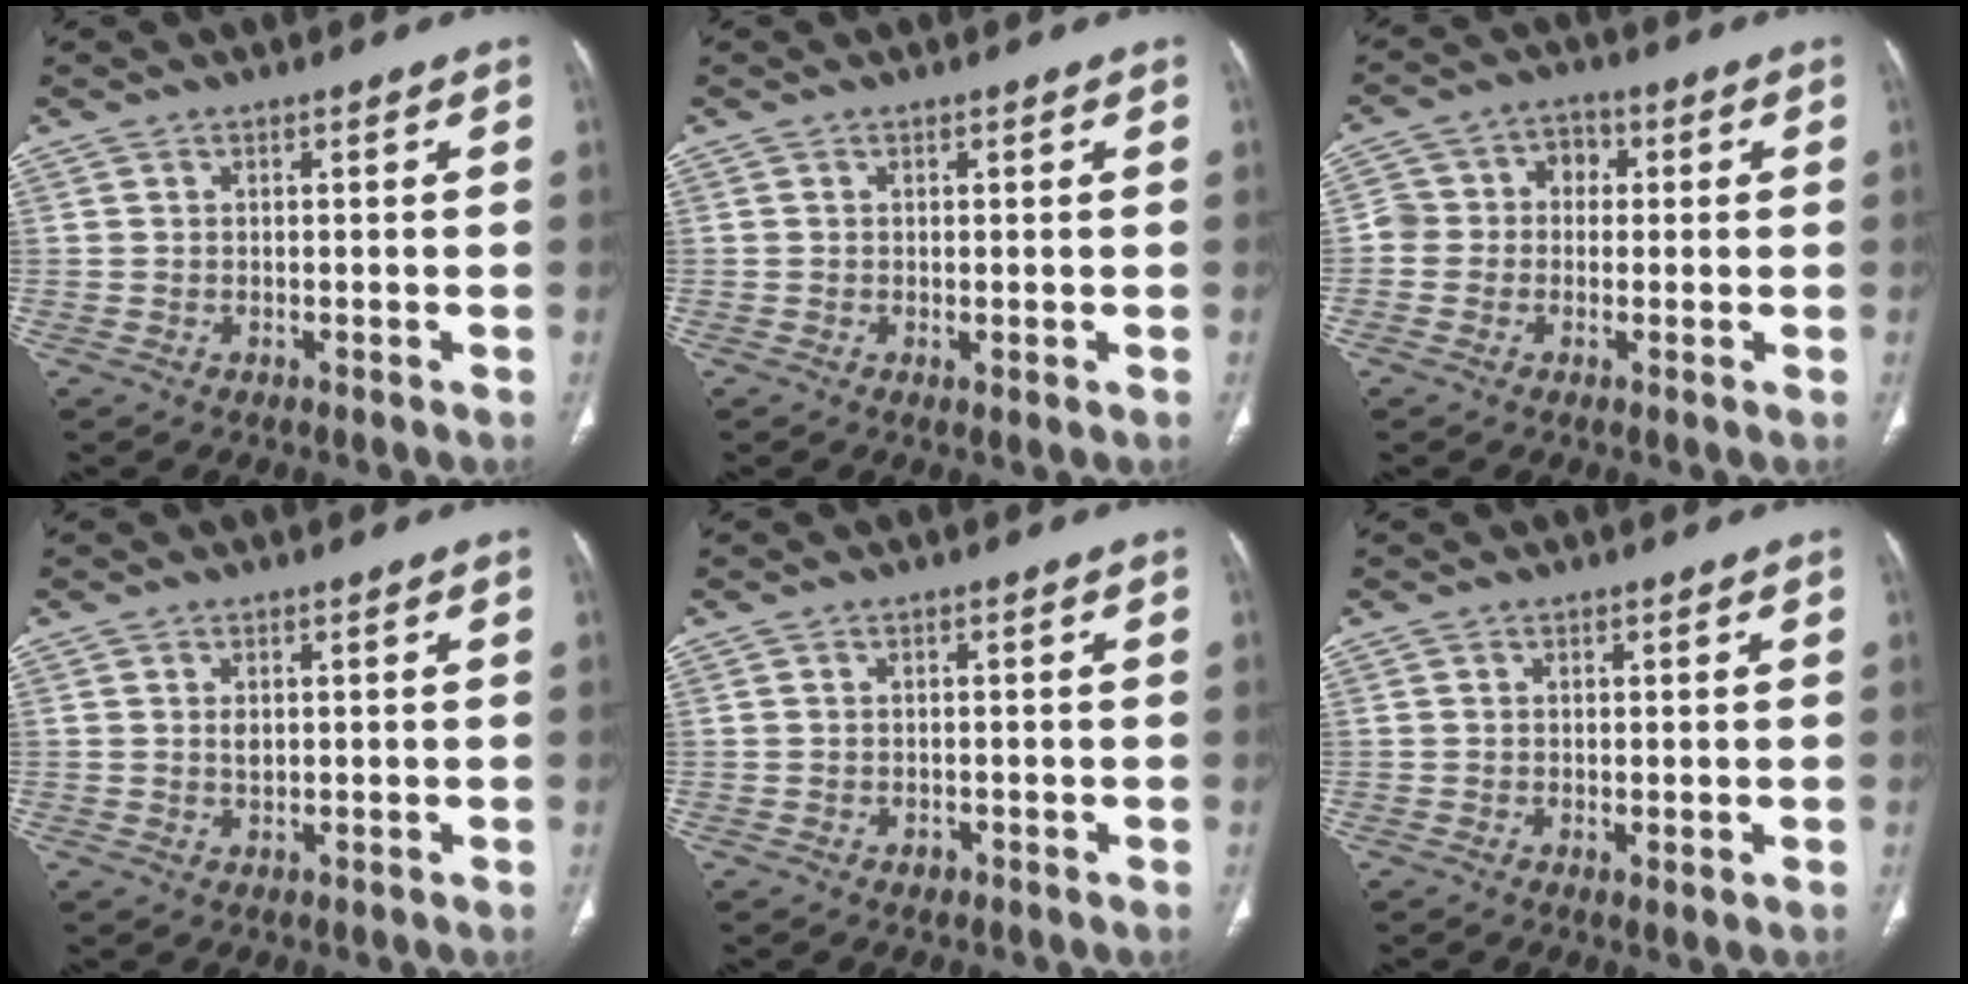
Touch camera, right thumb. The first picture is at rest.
{"total": 0.7, "force": [-0.1, 0.2, 0.7], "torque": [-0.017, -0.006, 0.000]}
{"total": 6.8, "force": [-0.1, 6.1, 2.9], "torque": [-0.023, 0.030, -0.013]}
{"total": 1.6, "force": [0.4, 1.0, 1.2], "torque": [-0.018, -0.003, 0.010]}
{"total": 1.0, "force": [-0.6, 0.8, 0.4], "torque": [-0.005, 0.003, -0.007]}
{"total": 1.0, "force": [-0.2, 0.3, 1.0], "torque": [-0.022, -0.008, -0.002]}